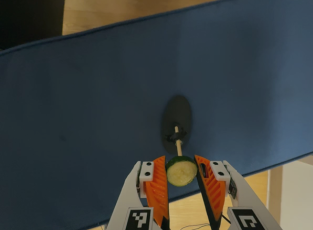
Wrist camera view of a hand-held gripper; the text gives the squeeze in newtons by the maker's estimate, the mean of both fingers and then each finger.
{"total": 10.9, "left": 11.1, "right": 10.7}